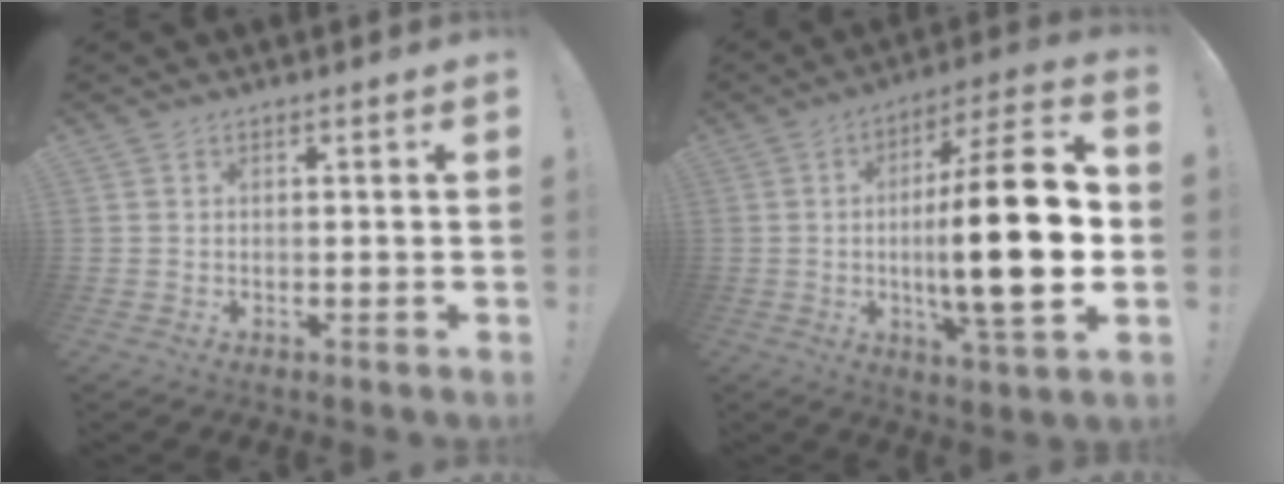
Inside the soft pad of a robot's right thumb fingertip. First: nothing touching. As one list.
[{"total": 22.7, "force": [-1.2, 4.1, 22.3], "torque": [-0.373, -0.005, -0.027]}]